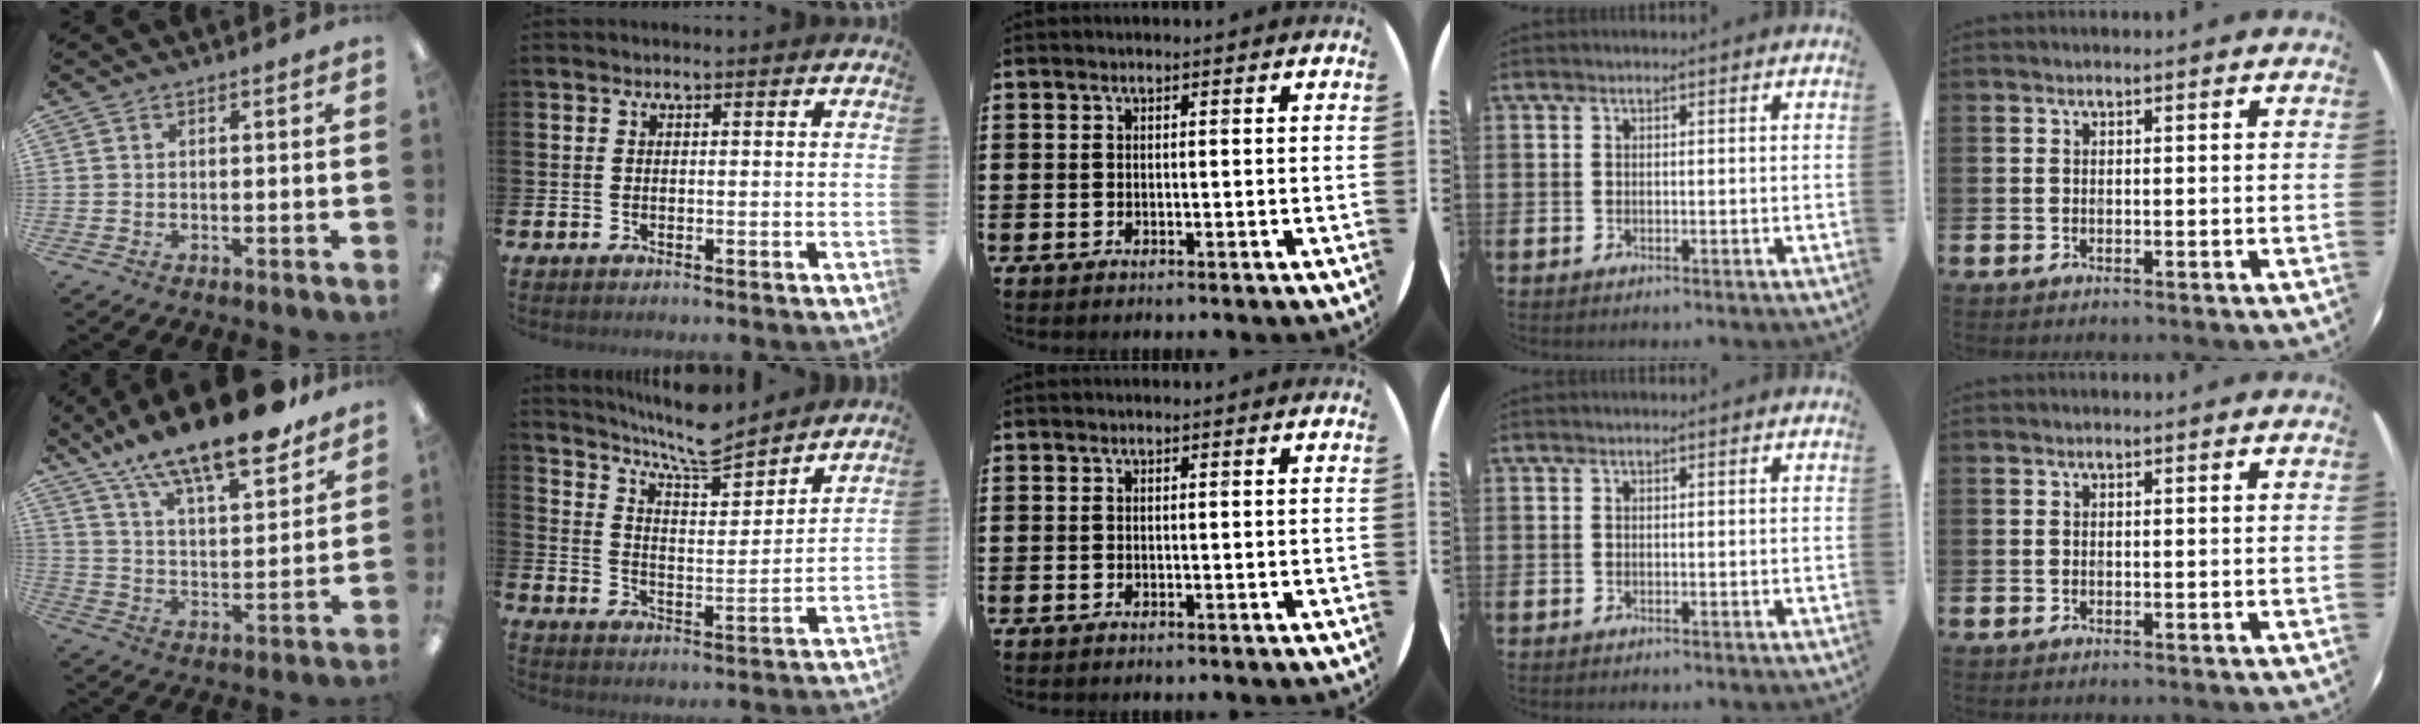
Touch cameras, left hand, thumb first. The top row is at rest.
{"thumb": {"total": 18.9, "force": [15.1, 5.1, 10.1], "torque": [-0.175, -0.097, 0.259]}, "index": {"total": 8.4, "force": [7.9, 0.8, 2.6], "torque": [-0.076, -0.052, 0.143]}}